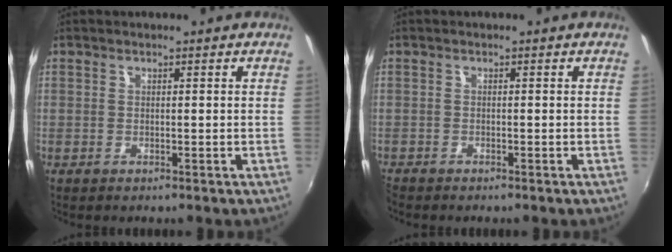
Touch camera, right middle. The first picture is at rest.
{"total": 1.1, "force": [-1.1, 0.2, 0.1], "torque": [-0.005, -0.007, -0.025]}